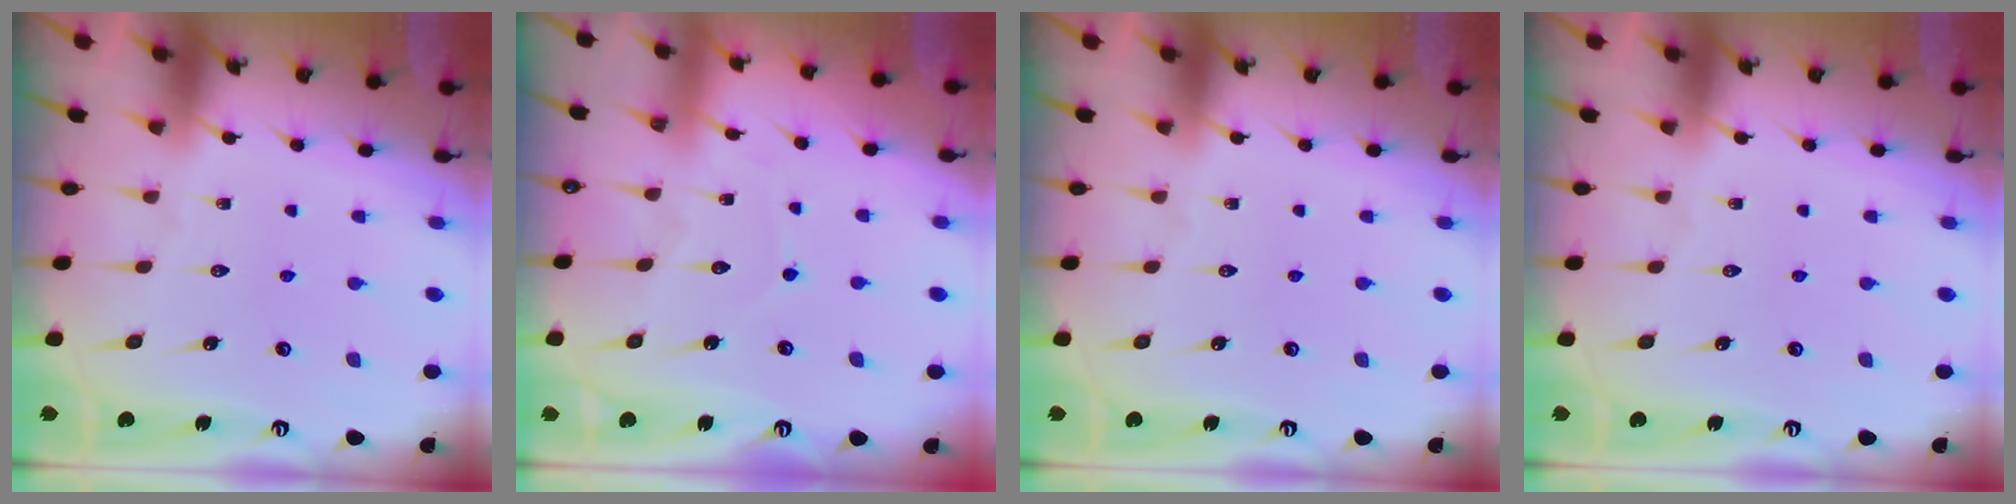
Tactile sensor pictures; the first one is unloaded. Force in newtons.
{"total": 4.0, "press": 4.0, "slide": 0.3}
{"total": 0.0}
{"total": 0.0}